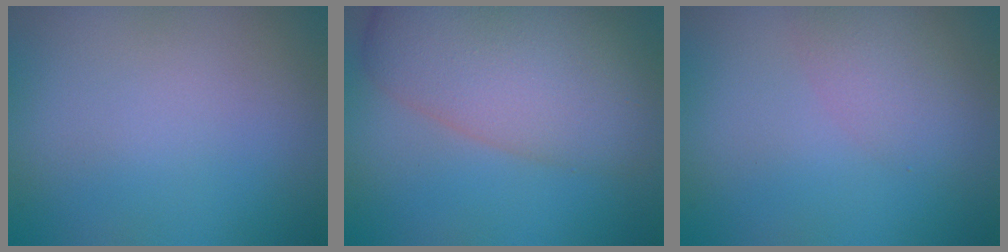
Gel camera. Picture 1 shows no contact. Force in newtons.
{"total": 10.8, "press": 10.8, "slide": 0.4}
{"total": 2.6, "press": 2.6, "slide": 0.1}